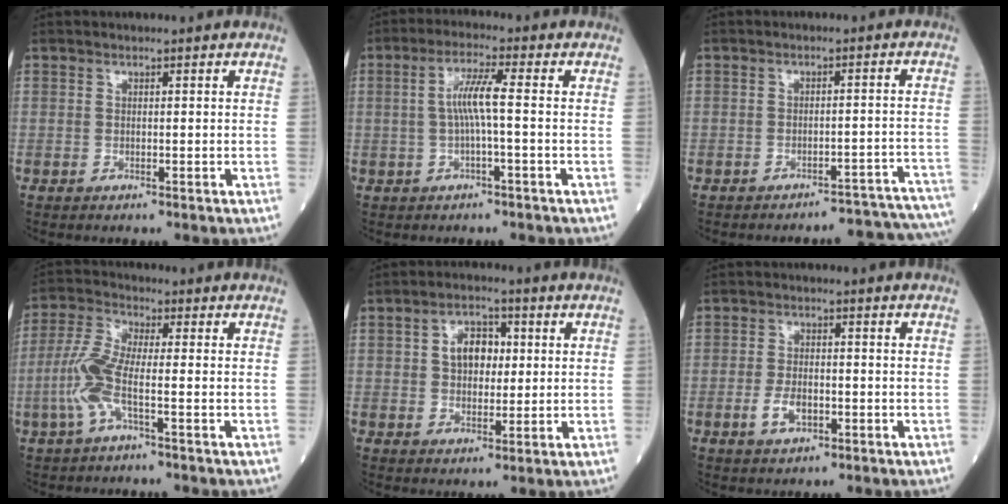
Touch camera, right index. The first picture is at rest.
{"total": 5.0, "force": [-0.1, 0.1, 5.0], "torque": [-0.100, 0.013, -0.002]}
{"total": 11.7, "force": [-11.7, 0.2, 0.8], "torque": [0.023, 0.027, -0.131]}
{"total": 6.9, "force": [-1.9, 1.1, 6.6], "torque": [-0.159, 0.007, -0.048]}
{"total": 6.0, "force": [1.2, 3.8, 4.4], "torque": [-0.075, 0.015, 0.022]}
{"total": 4.0, "force": [-1.4, 2.1, 3.1], "torque": [-0.060, 0.001, -0.023]}